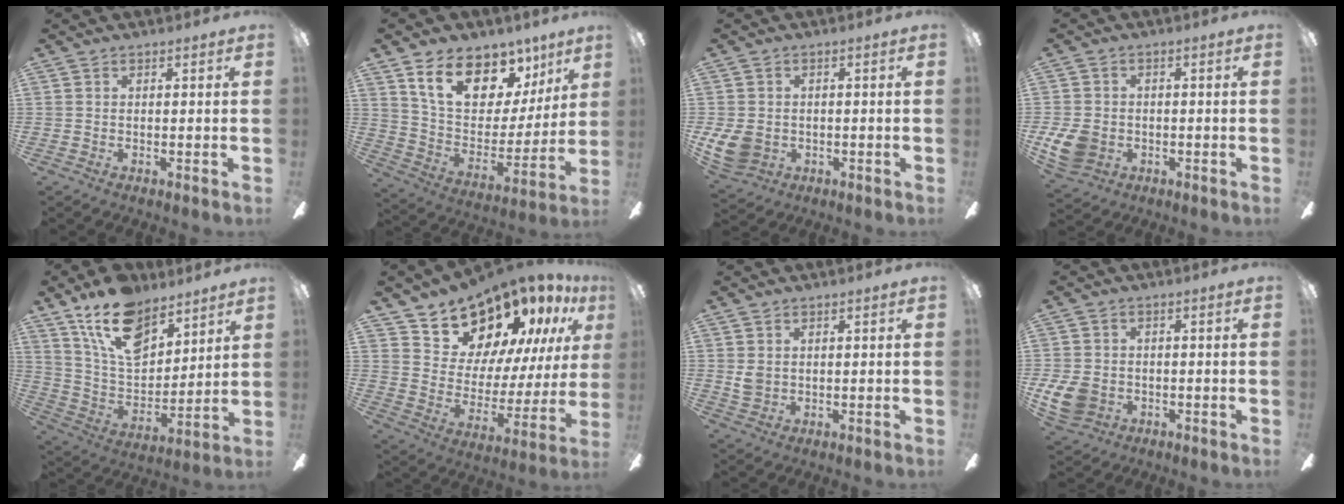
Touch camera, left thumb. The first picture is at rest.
{"total": 18.4, "force": [12.2, 10.4, 9.2], "torque": [-0.159, -0.074, 0.220]}
{"total": 7.3, "force": [-1.0, 6.2, 3.7], "torque": [-0.082, 0.002, -0.018]}
{"total": 8.1, "force": [-1.9, 6.6, 4.3], "torque": [-0.102, 0.012, -0.035]}
{"total": 17.4, "force": [11.6, 9.4, 8.9], "torque": [-0.160, -0.056, 0.214]}
{"total": 18.4, "force": [15.8, 8.4, 4.4], "torque": [-0.090, -0.131, 0.297]}
{"total": 3.0, "force": [1.1, 2.4, 1.3], "torque": [-0.019, 0.001, 0.020]}
{"total": 8.0, "force": [-1.6, 6.6, 4.1], "torque": [-0.100, 0.008, -0.030]}